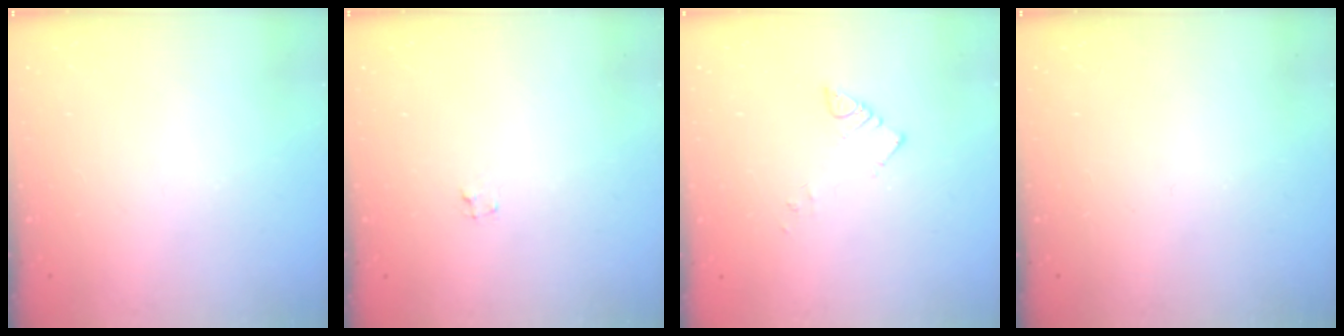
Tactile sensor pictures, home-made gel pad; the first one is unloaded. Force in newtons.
{"total": 1.2, "press": 1.2, "slide": 0.1}
{"total": 2.5, "press": 2.5, "slide": 0.3}
{"total": 0.0}